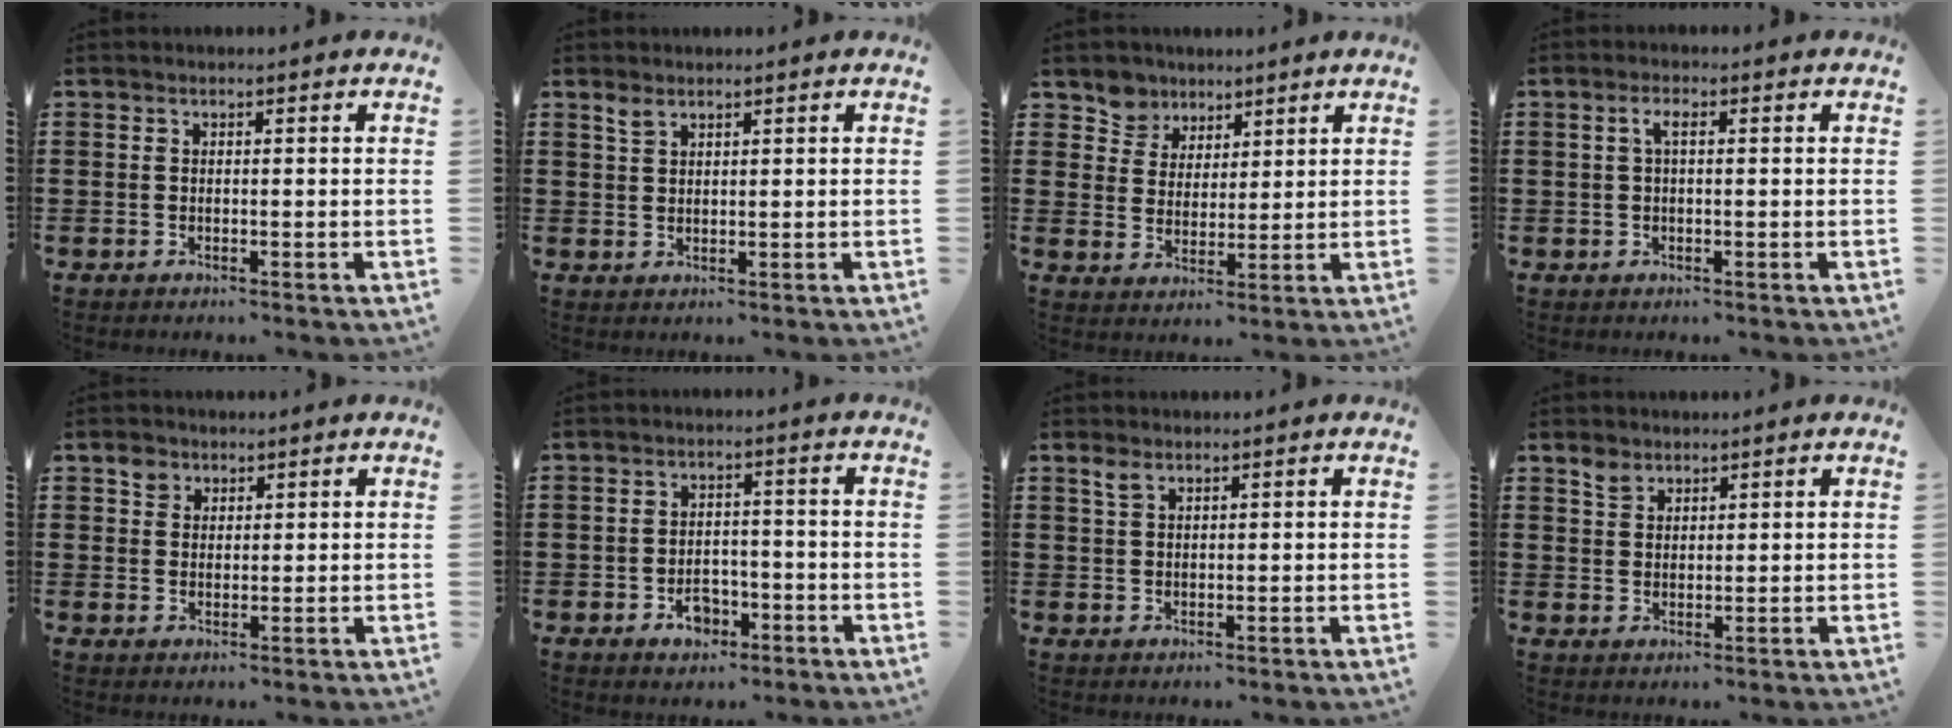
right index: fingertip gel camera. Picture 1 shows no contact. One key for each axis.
{"total": 1.8, "fx": 1.5, "fy": 0.7, "fz": 0.8, "tx": -0.019, "ty": 0.001, "tz": 0.028}
{"total": 5.1, "fx": 3.8, "fy": 3.4, "fz": -0.5, "tx": -0.020, "ty": -0.006, "tz": 0.069}
{"total": 2.1, "fx": 0.2, "fy": 0.6, "fz": 2.0, "tx": -0.038, "ty": 0.004, "tz": 0.002}
{"total": 2.6, "fx": 1.7, "fy": 1.9, "fz": 0.5, "tx": -0.009, "ty": 0.002, "tz": 0.031}
{"total": 3.9, "fx": -2.1, "fy": 2.5, "fz": 2.1, "tx": -0.039, "ty": 0.003, "tz": -0.037}
{"total": 1.9, "fx": 1.3, "fy": 0.9, "fz": 1.1, "tx": -0.027, "ty": 0.002, "tz": 0.024}
{"total": 2.4, "fx": 2.0, "fy": 1.4, "fz": 0.5, "tx": -0.015, "ty": 0.002, "tz": 0.039}